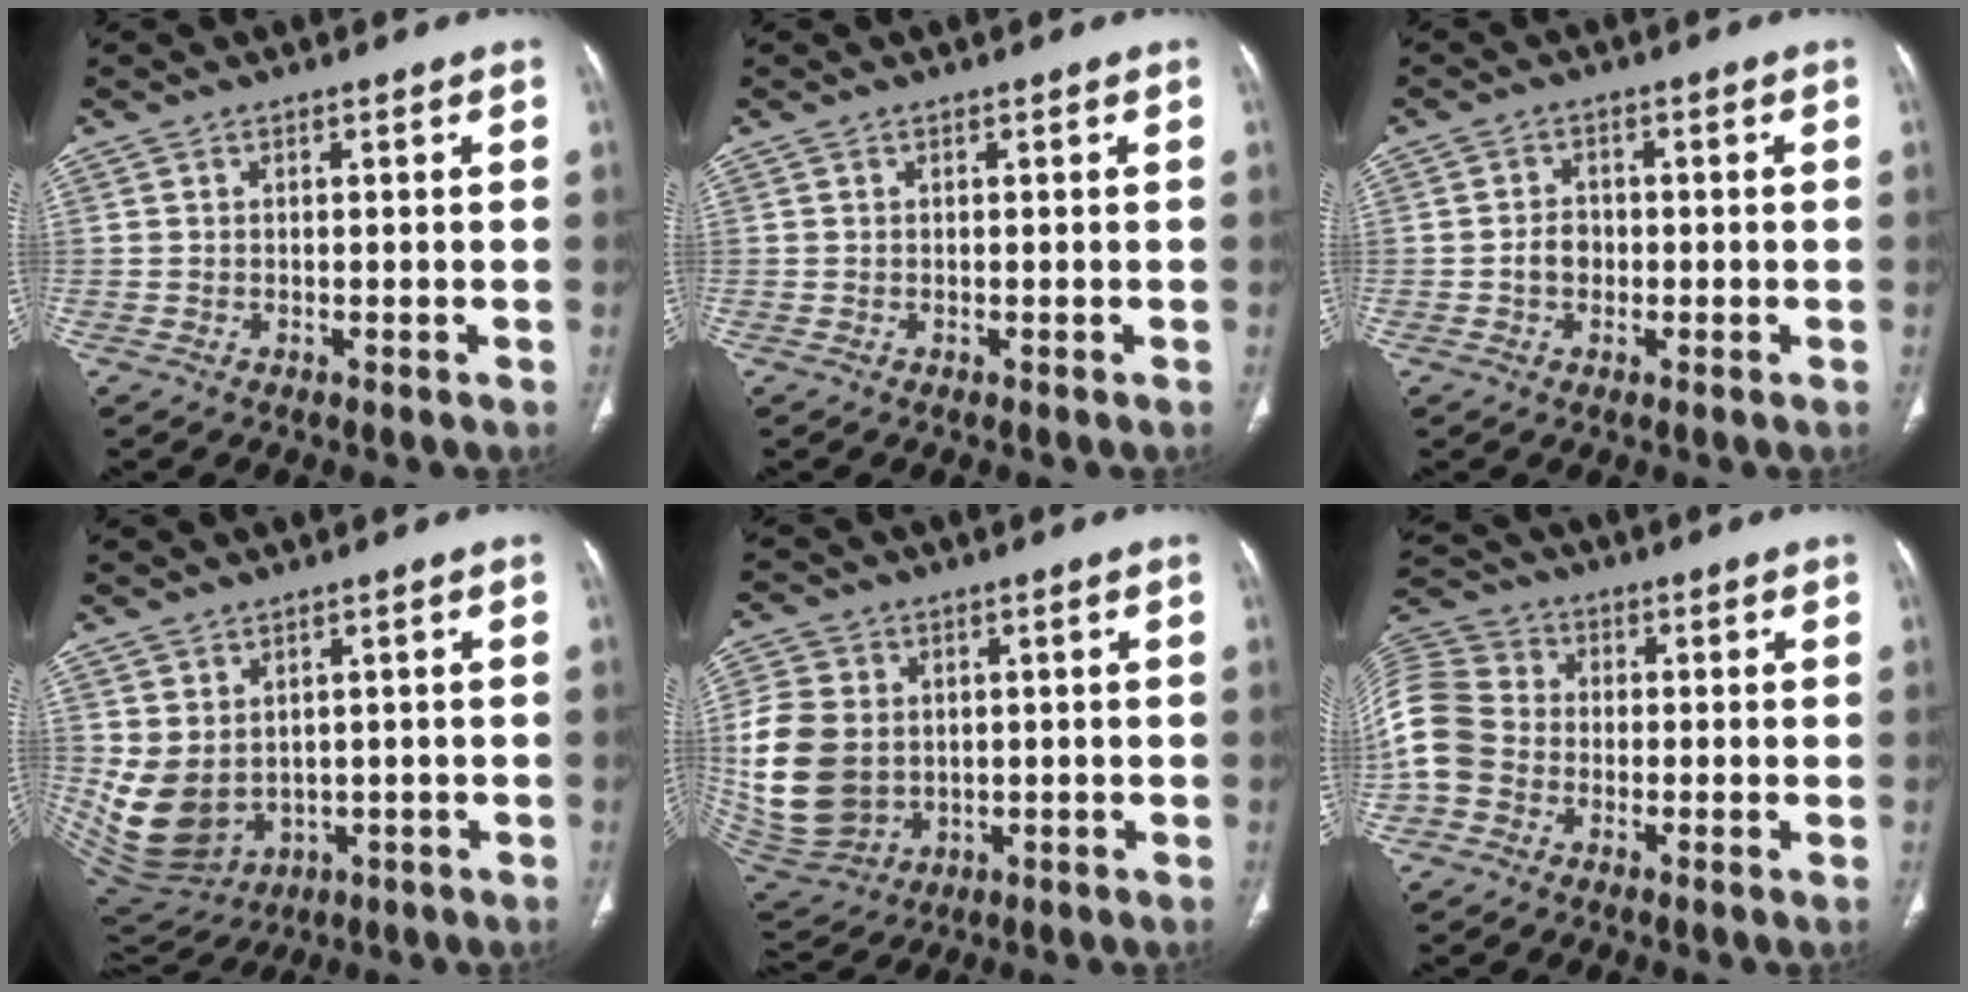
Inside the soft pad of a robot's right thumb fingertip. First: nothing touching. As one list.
[{"total": 0.0}, {"total": 3.0, "force": [-0.5, 2.6, 1.4], "torque": [-0.012, 0.013, -0.013]}, {"total": 11.5, "force": [0.2, 9.4, 6.6], "torque": [-0.122, -0.004, 0.043]}, {"total": 16.3, "force": [0.4, 13.2, 9.6], "torque": [-0.195, -0.006, 0.028]}, {"total": 12.4, "force": [-2.7, 10.5, 6.1], "torque": [-0.137, 0.030, -0.063]}]